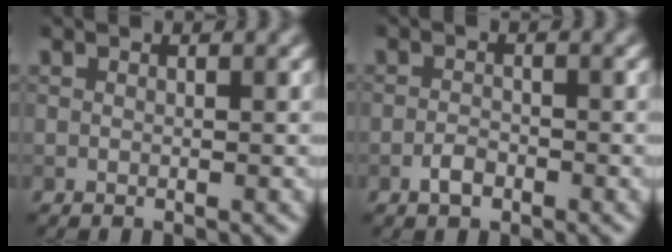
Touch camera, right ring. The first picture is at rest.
{"total": 1.5, "force": [-0.9, 0.7, 0.9], "torque": [-0.017, 0.002, -0.020]}